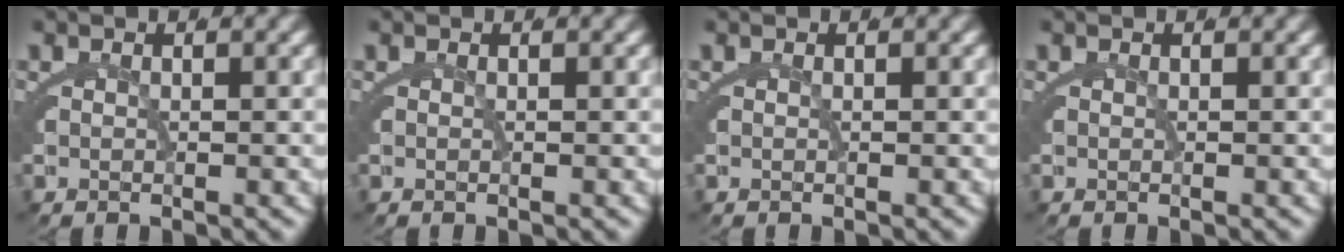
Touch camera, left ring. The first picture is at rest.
{"total": 0.0}
{"total": 0.0}
{"total": 0.0}